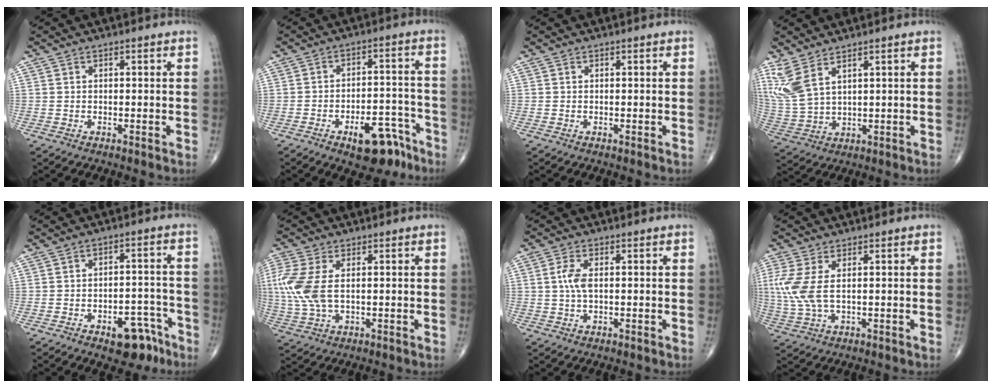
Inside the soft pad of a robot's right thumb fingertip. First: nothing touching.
{"total": 11.2, "force": [-7.0, 4.9, 7.2], "torque": [-0.077, 0.060, -0.097]}
{"total": 0.0}
{"total": 8.2, "force": [4.9, 3.1, 5.8], "torque": [-0.140, -0.016, 0.119]}
{"total": 9.1, "force": [-5.6, 4.6, 5.5], "torque": [-0.045, 0.047, -0.070]}
{"total": 9.8, "force": [1.1, 5.3, 8.1], "torque": [-0.218, 0.005, 0.028]}
{"total": 3.6, "force": [0.4, 1.6, 3.2], "torque": [-0.076, 0.004, 0.007]}
{"total": 7.1, "force": [1.1, 3.0, 6.3], "torque": [-0.180, 0.002, 0.032]}